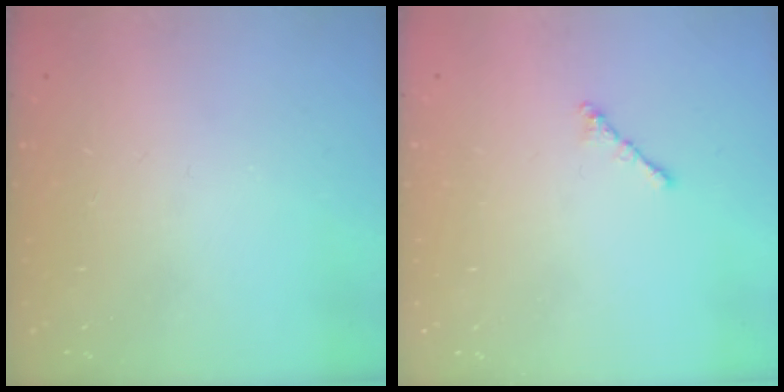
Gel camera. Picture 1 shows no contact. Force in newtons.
{"total": 1.8, "press": 1.7, "slide": 0.6}